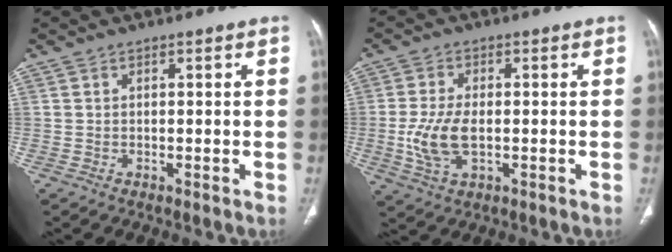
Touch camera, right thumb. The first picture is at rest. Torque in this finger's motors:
{"motor_torque": [1.14, 1.48, 0.66, -1.13, 0.36]}